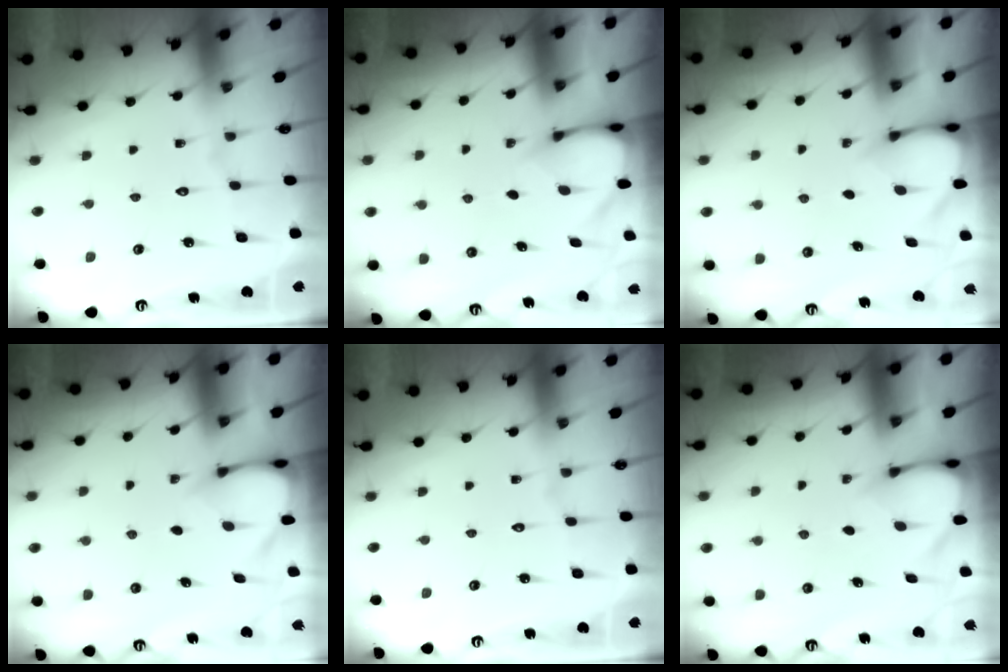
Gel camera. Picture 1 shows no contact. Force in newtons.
{"total": 2.9, "press": 2.9, "slide": 0.2}
{"total": 3.2, "press": 3.2, "slide": 0.3}
{"total": 3.4, "press": 3.4, "slide": 0.3}
{"total": 0.0}
{"total": 3.2, "press": 3.2, "slide": 0.3}